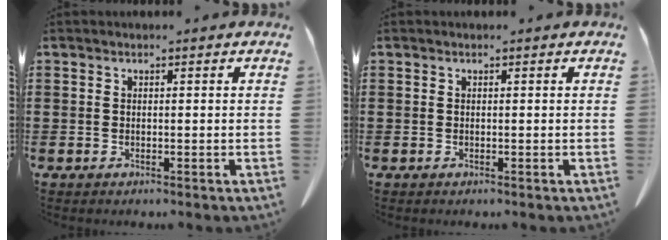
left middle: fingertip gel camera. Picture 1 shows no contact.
{"total": 0.0}